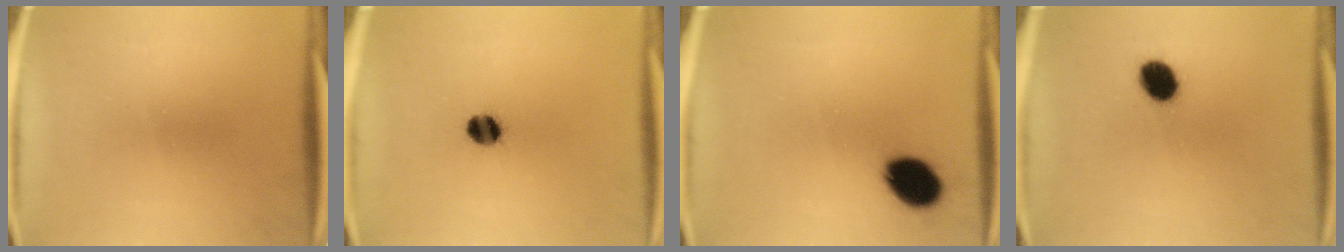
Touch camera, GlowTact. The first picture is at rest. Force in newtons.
{"total": 5.0}
{"total": 9.8}
{"total": 6.7}